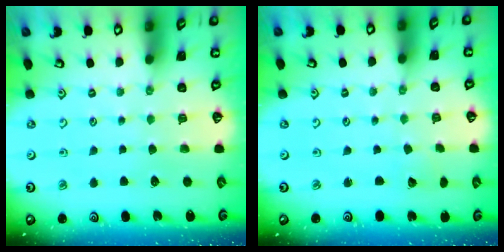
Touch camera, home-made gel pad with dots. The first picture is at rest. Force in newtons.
{"total": 1.1, "press": 1.1, "slide": 0.1}